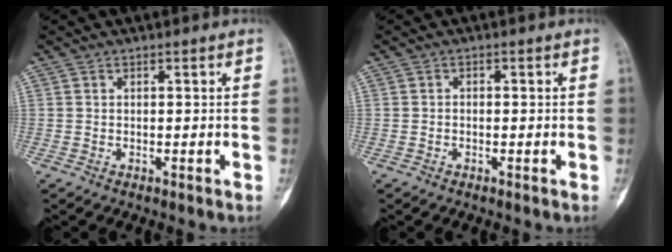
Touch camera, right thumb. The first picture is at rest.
{"total": 0.6, "force": [-0.2, 0.4, 0.3], "torque": [-0.002, 0.002, -0.009]}